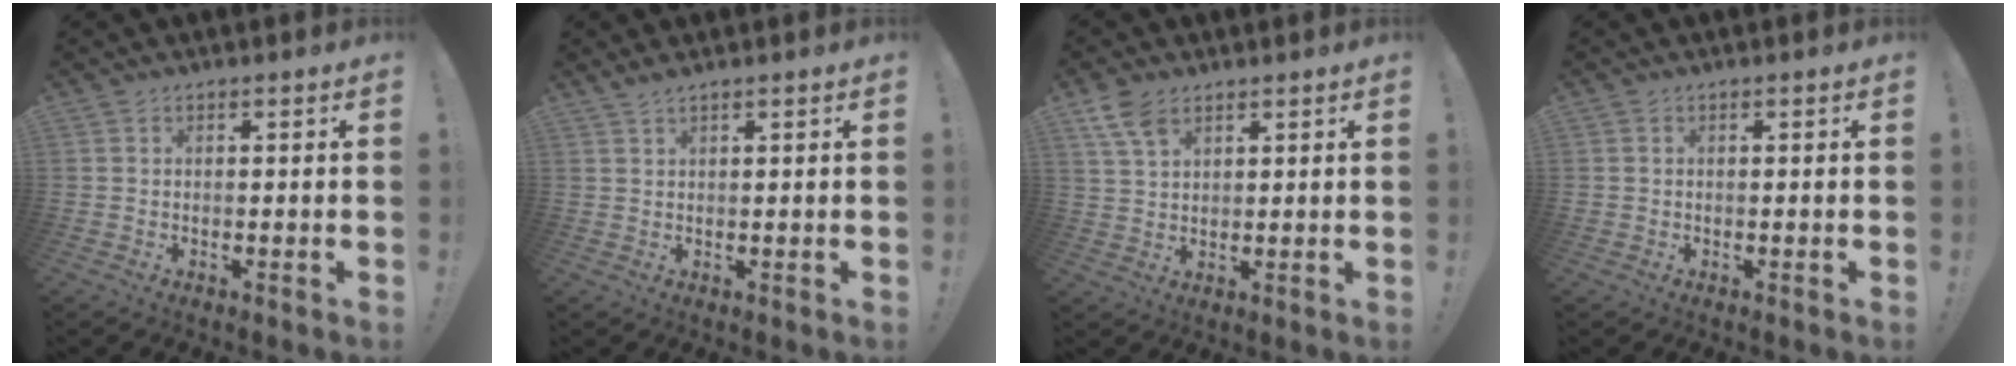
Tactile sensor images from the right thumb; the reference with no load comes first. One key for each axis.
{"total": 1.7, "fx": 1.3, "fy": -0.2, "fz": 1.0, "tx": -0.028, "ty": -0.001, "tz": 0.025}
{"total": 6.6, "fx": 4.1, "fy": 3.4, "fz": 3.8, "tx": -0.078, "ty": -0.011, "tz": 0.081}
{"total": 0.7, "fx": -0.3, "fy": 0.6, "fz": -0.1, "tx": -0.006, "ty": 0.006, "tz": -0.003}